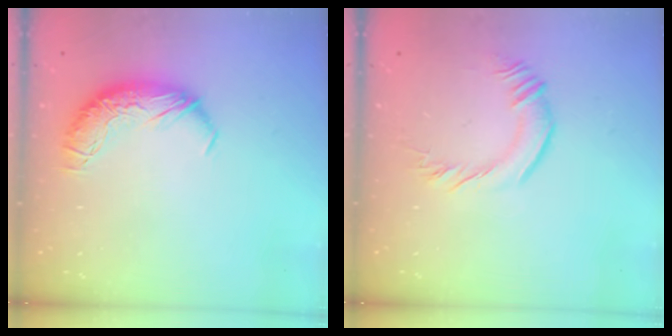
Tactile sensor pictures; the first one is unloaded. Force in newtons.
{"total": 0.9, "press": 0.3, "slide": 0.8}